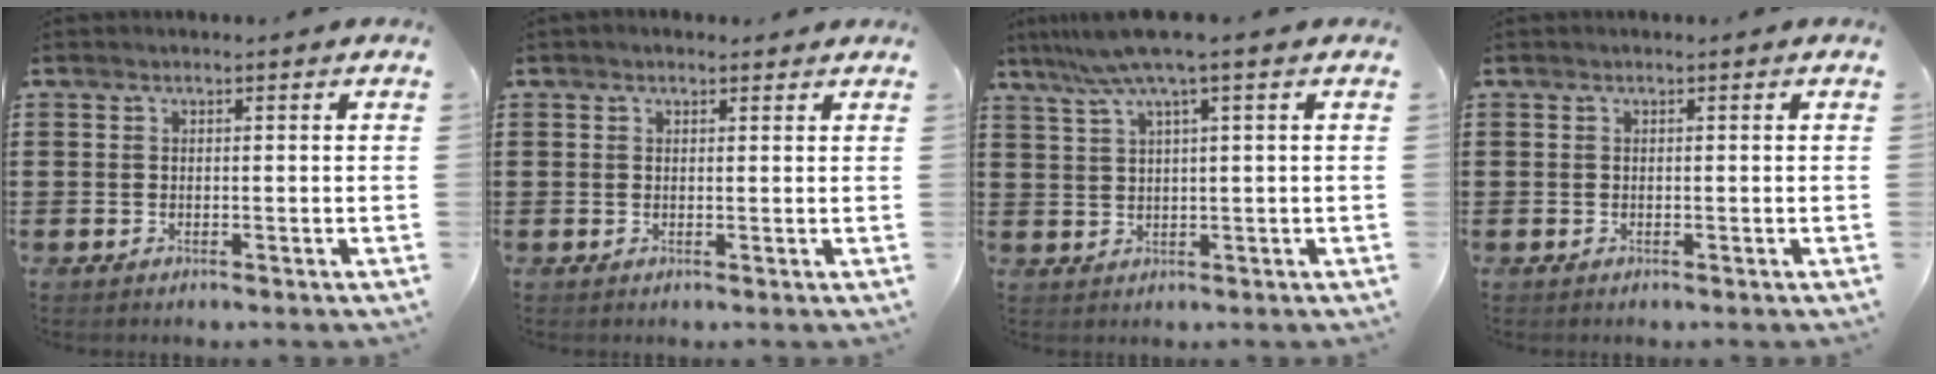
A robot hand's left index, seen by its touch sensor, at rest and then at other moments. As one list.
[{"total": 0.9, "force": [0.7, 0.3, 0.4], "torque": [-0.009, 0.003, 0.013]}, {"total": 5.9, "force": [3.2, -0.5, 5.0], "torque": [-0.112, -0.011, 0.054]}, {"total": 0.0}]